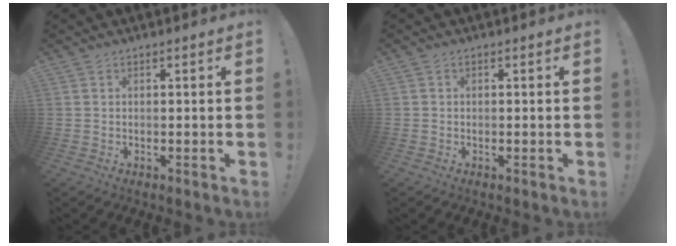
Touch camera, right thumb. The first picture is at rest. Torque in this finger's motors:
{"motor_torque": [-0.29, 0.06, -0.12, 0.14, -0.06]}